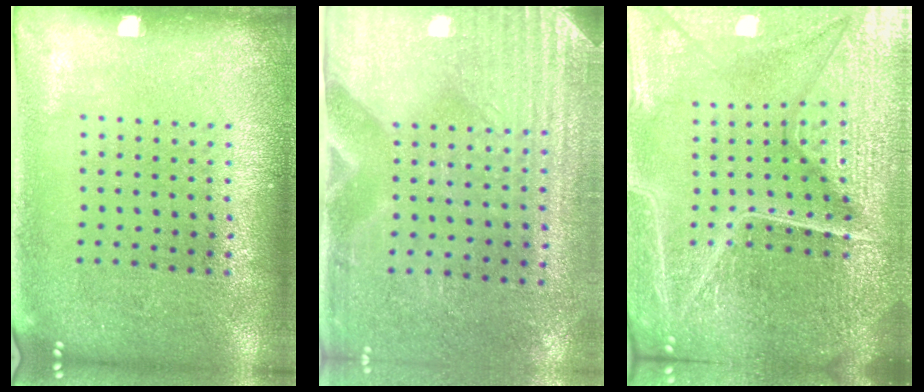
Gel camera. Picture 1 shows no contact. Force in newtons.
{"total": 2.9, "press": 2.6, "slide": 1.5}
{"total": 6.5, "press": 5.7, "slide": 3.1}